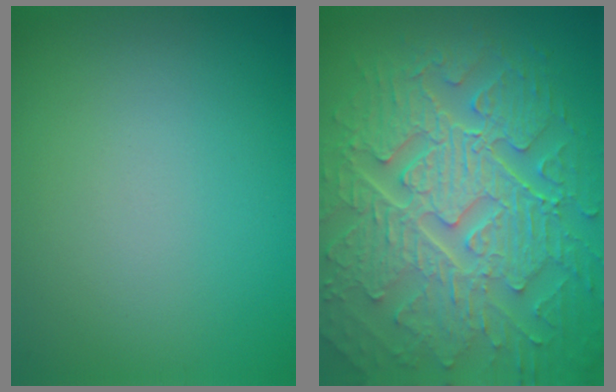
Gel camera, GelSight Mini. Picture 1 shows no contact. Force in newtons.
{"total": 10.6, "press": 7.0, "slide": 7.9}